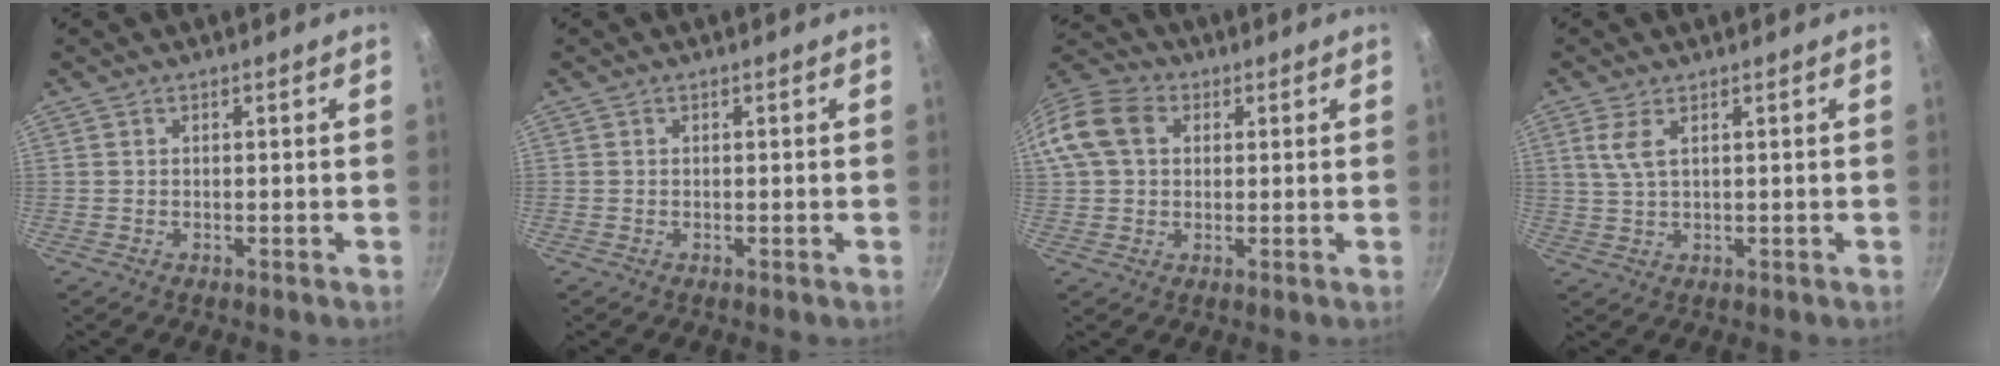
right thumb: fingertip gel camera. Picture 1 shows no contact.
{"total": 0.0}
{"total": 11.1, "force": [2.4, 8.5, 6.7], "torque": [-0.117, 0.021, 0.026]}
{"total": 3.8, "force": [1.5, 1.4, 3.2], "torque": [-0.068, -0.006, 0.032]}